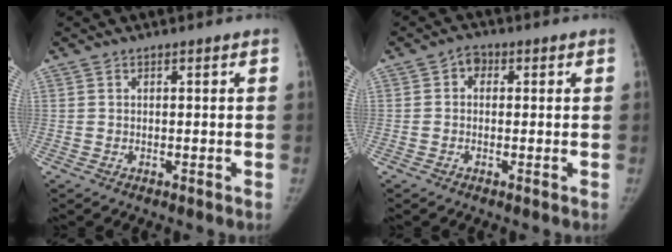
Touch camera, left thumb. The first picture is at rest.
{"total": 2.4, "force": [0.3, 1.9, 1.4], "torque": [-0.003, 0.006, -0.005]}